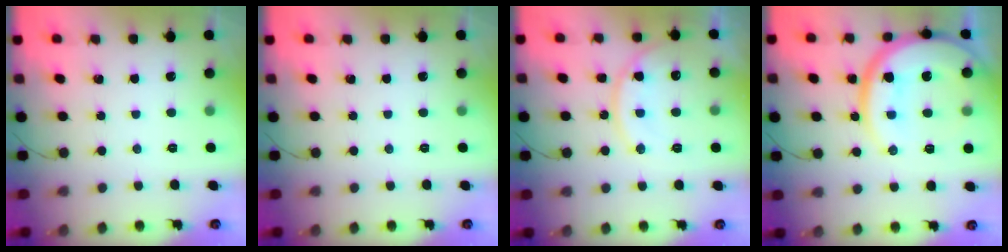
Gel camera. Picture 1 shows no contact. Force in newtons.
{"total": 0.0}
{"total": 12.8, "press": 12.7, "slide": 0.7}
{"total": 21.4, "press": 21.3, "slide": 2.0}